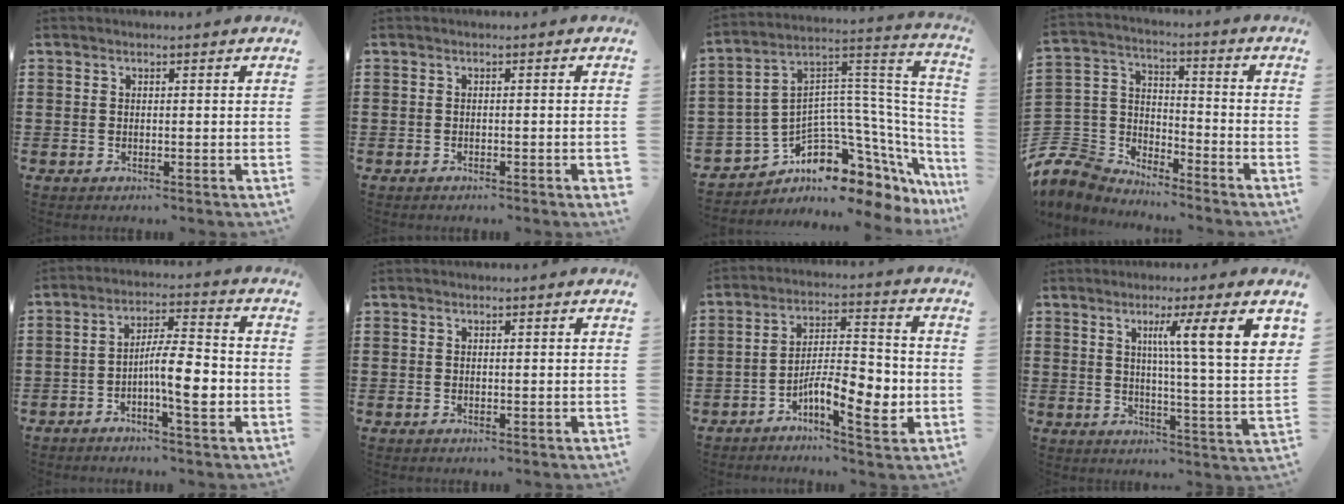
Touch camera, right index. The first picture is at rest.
{"total": 1.1, "force": [-0.9, 0.0, 0.6], "torque": [-0.010, -0.003, -0.018]}
{"total": 6.6, "force": [-3.4, 4.4, 3.5], "torque": [-0.088, -0.036, -0.068]}
{"total": 6.1, "force": [-4.9, 3.6, 0.6], "torque": [-0.065, -0.009, -0.108]}
{"total": 7.9, "force": [-2.1, 1.8, 7.4], "torque": [-0.125, -0.002, -0.040]}
{"total": 0.0}
{"total": 8.6, "force": [-3.6, 3.0, 7.2], "torque": [-0.126, 0.008, -0.063]}
{"total": 8.7, "force": [4.0, -0.3, 7.8], "torque": [-0.135, -0.018, 0.057]}